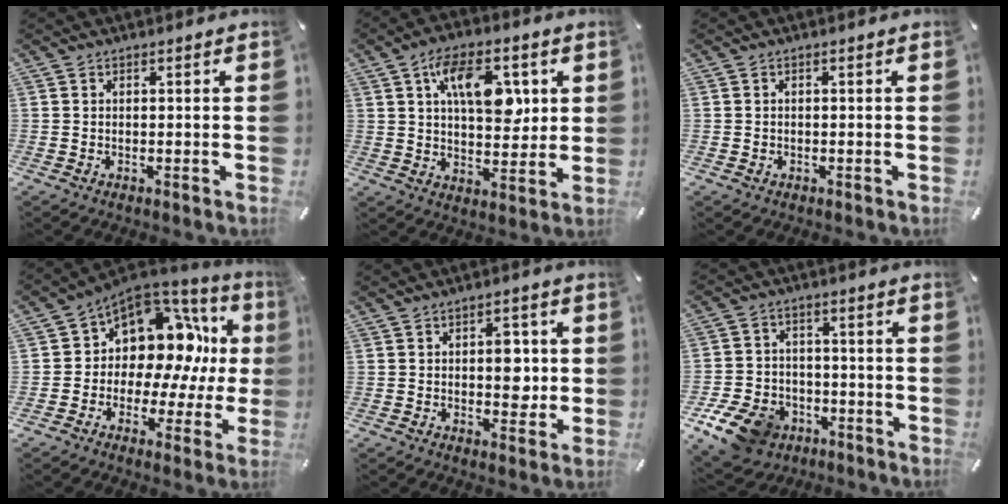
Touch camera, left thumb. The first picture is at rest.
{"total": 13.8, "force": [4.5, 7.9, 10.4], "torque": [-0.142, -0.003, 0.075]}
{"total": 0.8, "force": [-0.4, 0.7, 0.2], "torque": [-0.004, 0.003, -0.009]}
{"total": 11.9, "force": [3.4, 9.5, 6.2], "torque": [-0.084, -0.044, 0.061]}
{"total": 6.6, "force": [0.3, 4.3, 5.0], "torque": [-0.057, -0.003, -0.003]}
{"total": 11.2, "force": [-6.8, 7.8, 4.4], "torque": [-0.082, 0.049, -0.122]}